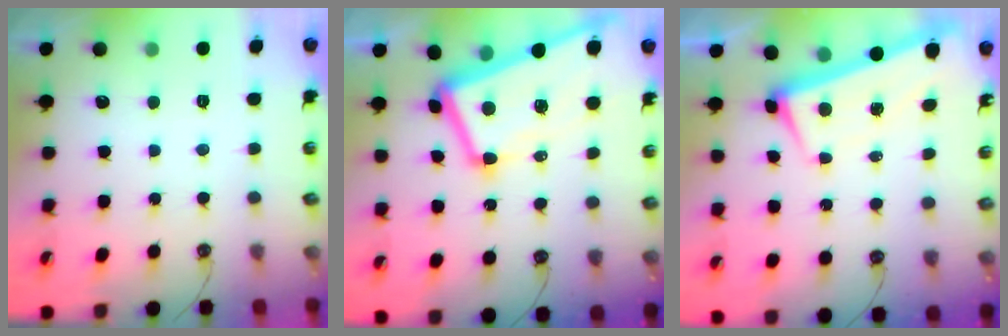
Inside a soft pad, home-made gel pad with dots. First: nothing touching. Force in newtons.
{"total": 10.0, "press": 9.8, "slide": 1.9}
{"total": 2.7, "press": 2.0, "slide": 1.8}